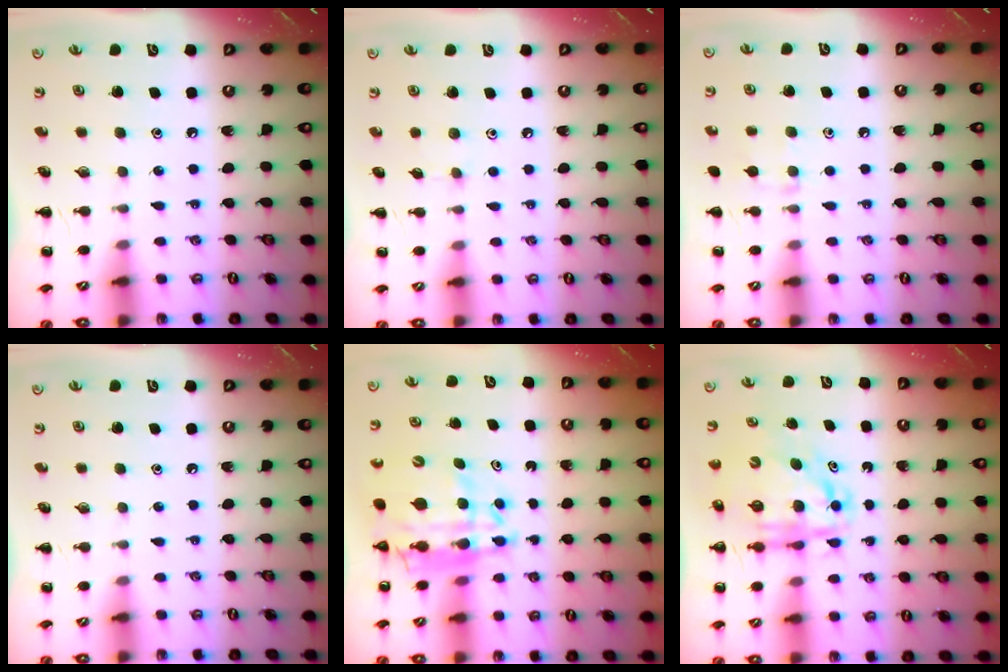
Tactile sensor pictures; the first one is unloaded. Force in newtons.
{"total": 3.3, "press": 3.0, "slide": 1.4}
{"total": 7.4, "press": 6.9, "slide": 2.5}
{"total": 0.0}
{"total": 14.2, "press": 13.7, "slide": 3.8}
{"total": 7.1, "press": 7.0, "slide": 1.2}